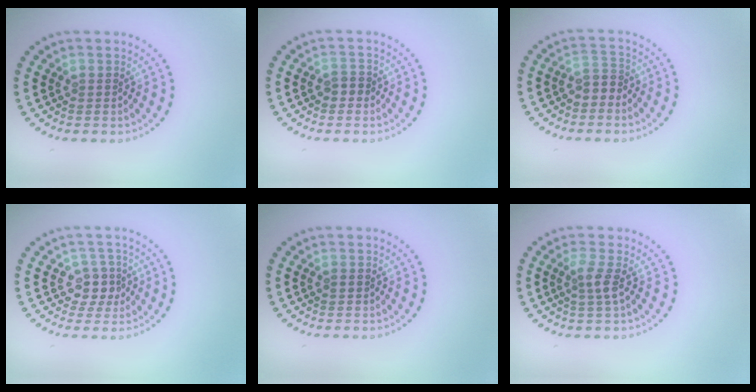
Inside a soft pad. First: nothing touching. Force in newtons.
{"total": 1.1, "press": 1.1, "slide": 0.3}
{"total": 1.7, "press": 1.5, "slide": 0.8}
{"total": 2.5, "press": 2.1, "slide": 1.2}
{"total": 0.5, "press": 0.5, "slide": 0.1}
{"total": 1.7, "press": 1.3, "slide": 1.1}